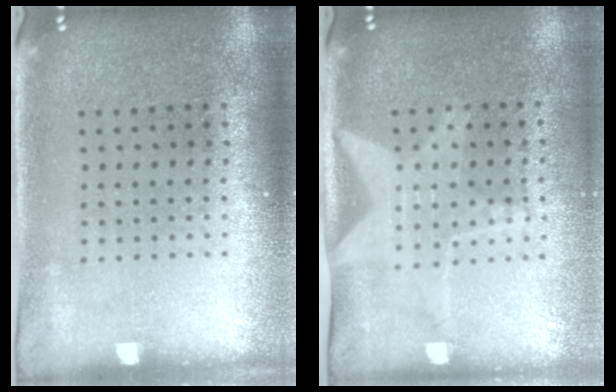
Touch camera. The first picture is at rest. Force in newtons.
{"total": 1.8, "press": 1.5, "slide": 1.0}